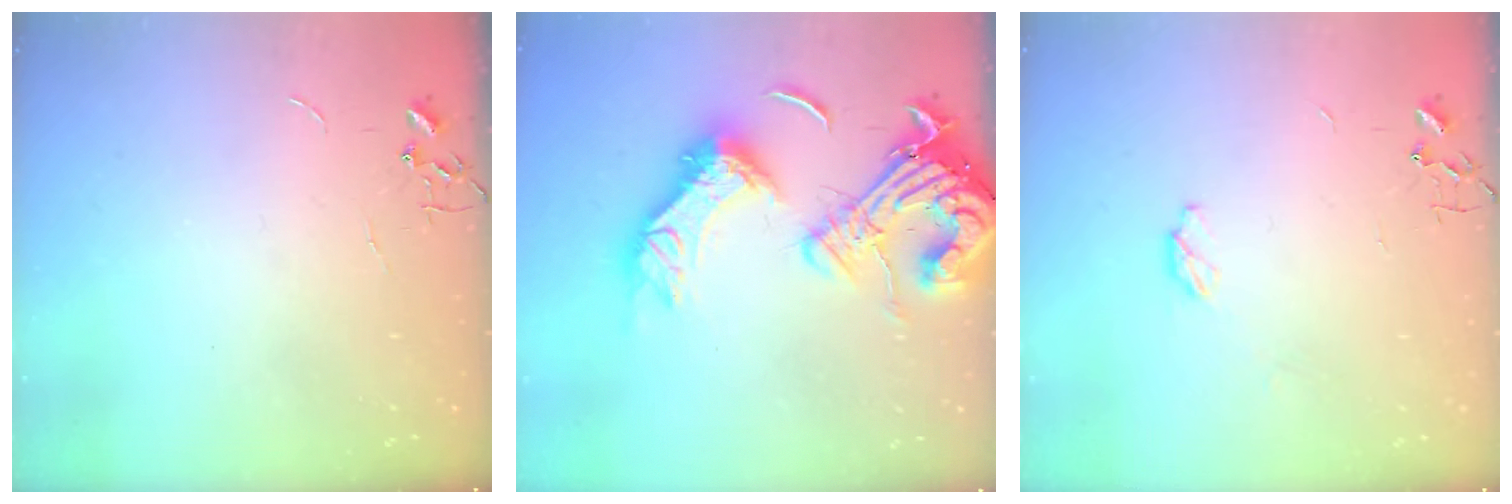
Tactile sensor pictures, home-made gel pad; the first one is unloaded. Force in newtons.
{"total": 25.4, "press": 25.1, "slide": 3.8}
{"total": 4.2, "press": 4.2, "slide": 0.4}